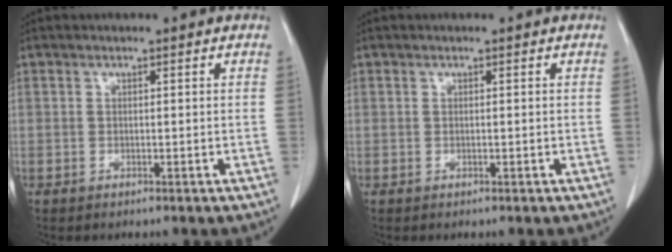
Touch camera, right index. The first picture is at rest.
{"total": 0.0}